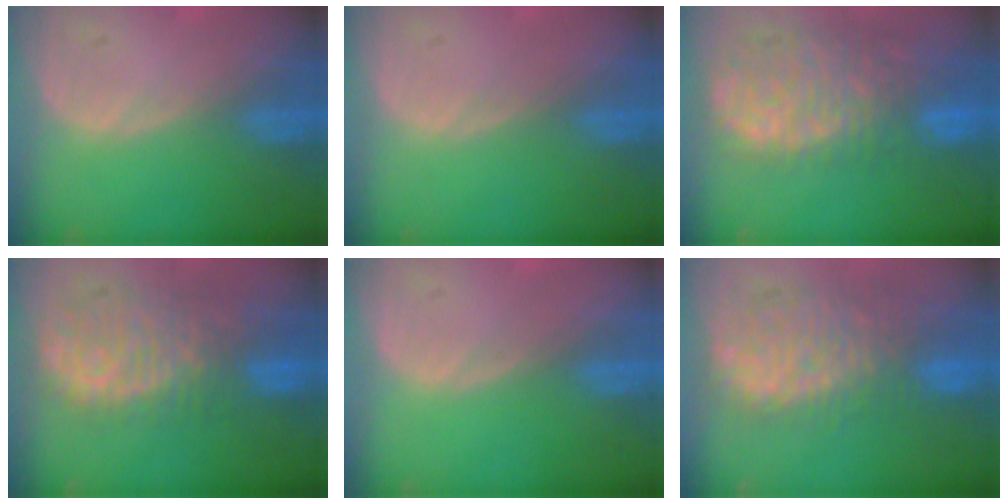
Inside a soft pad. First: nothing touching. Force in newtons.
{"total": 0.0}
{"total": 12.9, "press": 10.6, "slide": 7.2}
{"total": 10.9, "press": 9.5, "slide": 5.4}
{"total": 0.0}
{"total": 10.2, "press": 9.7, "slide": 3.2}